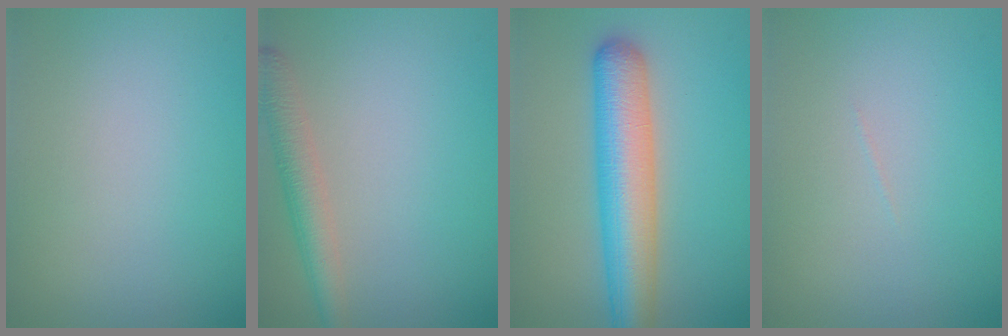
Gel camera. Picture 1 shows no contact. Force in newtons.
{"total": 3.3, "press": 3.3, "slide": 0.2}
{"total": 7.6, "press": 7.6, "slide": 0.2}
{"total": 0.0}